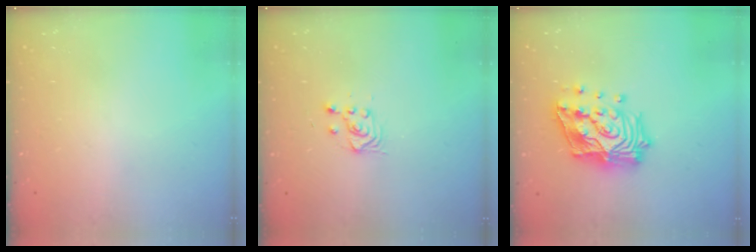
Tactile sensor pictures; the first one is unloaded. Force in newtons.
{"total": 3.3, "press": 3.1, "slide": 1.1}
{"total": 20.1, "press": 19.9, "slide": 3.0}